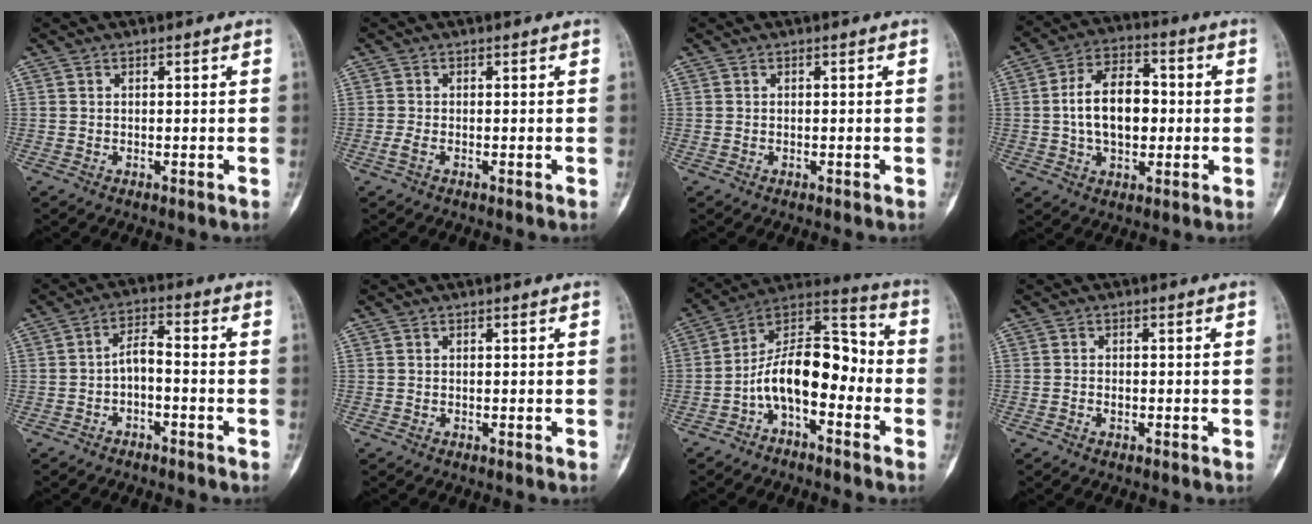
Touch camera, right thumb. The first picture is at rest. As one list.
[{"total": 1.2, "force": [-0.5, 0.4, 1.0], "torque": [-0.030, -0.003, -0.014]}, {"total": 0.0}, {"total": 13.0, "force": [0.0, 8.0, 10.2], "torque": [-0.151, 0.021, -0.004]}, {"total": 4.4, "force": [-1.9, 1.9, 3.4], "torque": [-0.056, 0.037, -0.038]}, {"total": 0.0}, {"total": 14.3, "force": [-3.9, 7.3, 11.6], "torque": [-0.176, 0.084, -0.078]}, {"total": 1.1, "force": [-0.5, 0.7, 0.7], "torque": [-0.009, 0.006, -0.009]}]